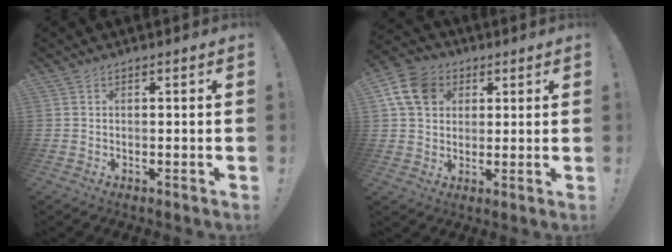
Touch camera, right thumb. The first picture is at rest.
{"total": 12.5, "force": [4.5, 9.9, 6.1], "torque": [-0.101, -0.009, 0.092]}